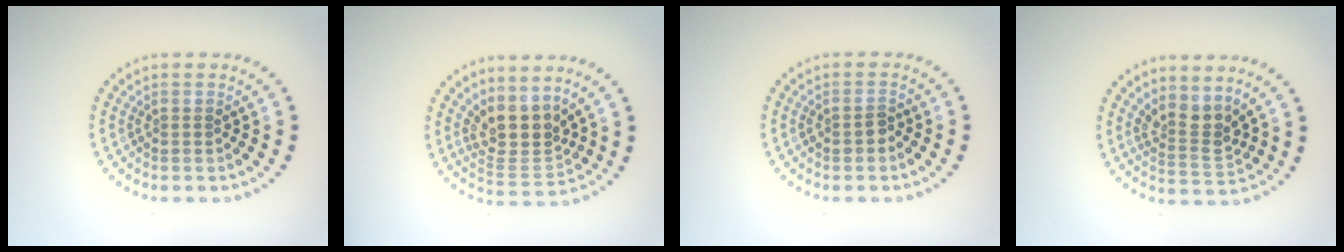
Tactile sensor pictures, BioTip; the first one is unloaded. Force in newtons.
{"total": 3.9, "press": 2.9, "slide": 2.6}
{"total": 1.2, "press": 1.1, "slide": 0.4}
{"total": 2.7, "press": 2.1, "slide": 1.8}